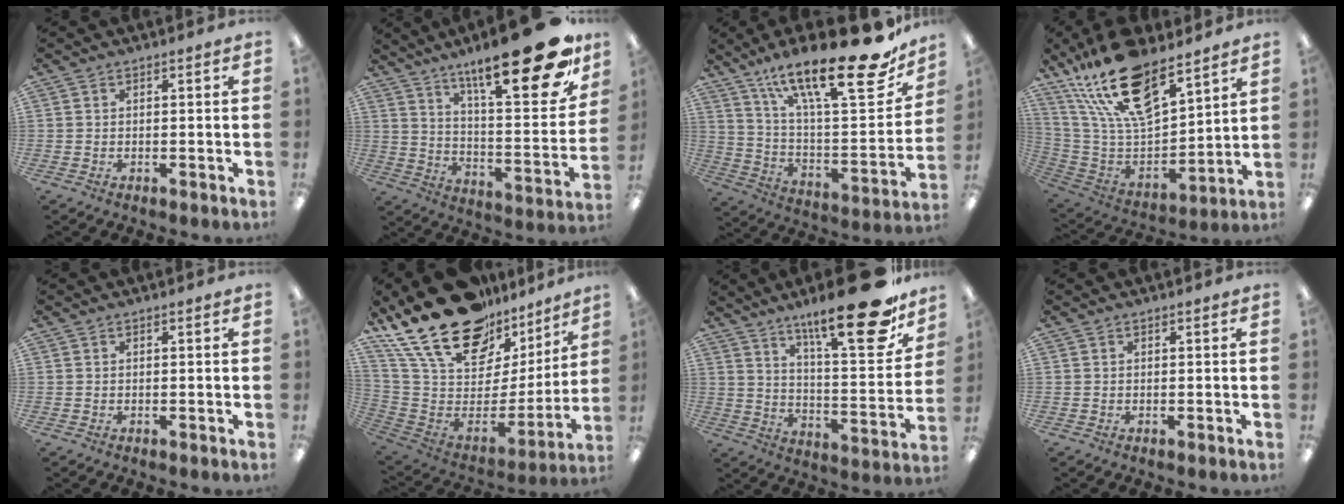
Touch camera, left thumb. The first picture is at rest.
{"total": 25.6, "force": [16.9, 6.3, 18.1], "torque": [-0.262, -0.116, 0.272]}
{"total": 26.1, "force": [17.8, 7.3, 17.7], "torque": [-0.262, -0.115, 0.287]}
{"total": 23.1, "force": [16.2, 9.8, 13.3], "torque": [-0.251, -0.090, 0.289]}
{"total": 0.0}
{"total": 26.1, "force": [18.7, 12.9, 12.8], "torque": [-0.230, -0.119, 0.345]}
{"total": 23.4, "force": [16.0, 6.6, 15.7], "torque": [-0.224, -0.107, 0.254]}
{"total": 0.0}